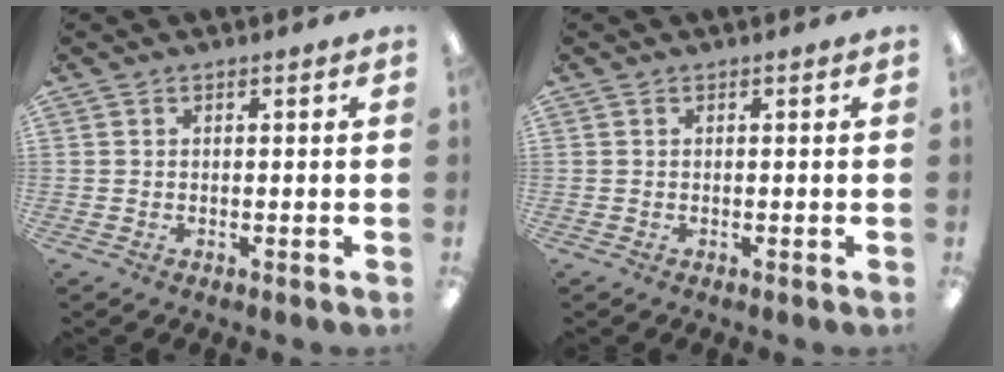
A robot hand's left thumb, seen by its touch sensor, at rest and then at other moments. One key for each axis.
{"total": 0.0}